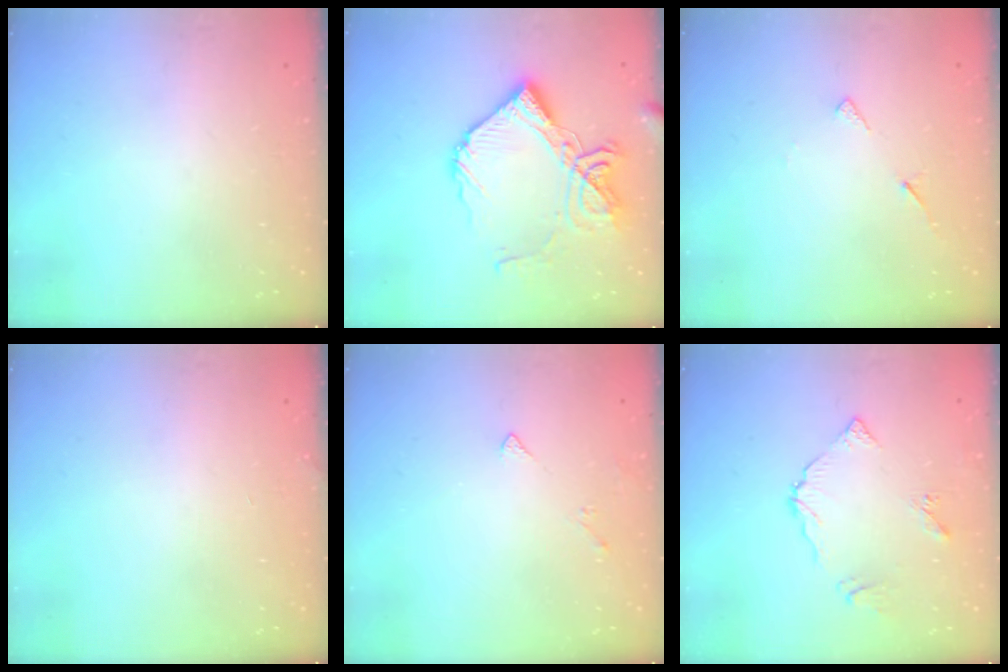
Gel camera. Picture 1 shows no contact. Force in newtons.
{"total": 17.4, "press": 17.3, "slide": 1.8}
{"total": 6.1, "press": 6.1, "slide": 0.5}
{"total": 1.7, "press": 1.7, "slide": 0.1}
{"total": 3.3, "press": 3.3, "slide": 0.6}
{"total": 6.3, "press": 6.2, "slide": 0.4}